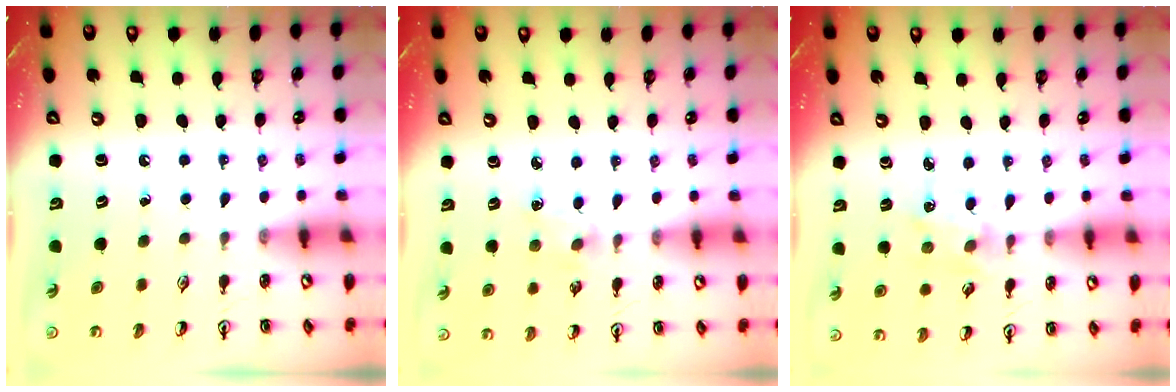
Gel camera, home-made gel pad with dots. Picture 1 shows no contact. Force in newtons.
{"total": 4.5, "press": 4.4, "slide": 0.5}
{"total": 1.4, "press": 1.3, "slide": 0.2}